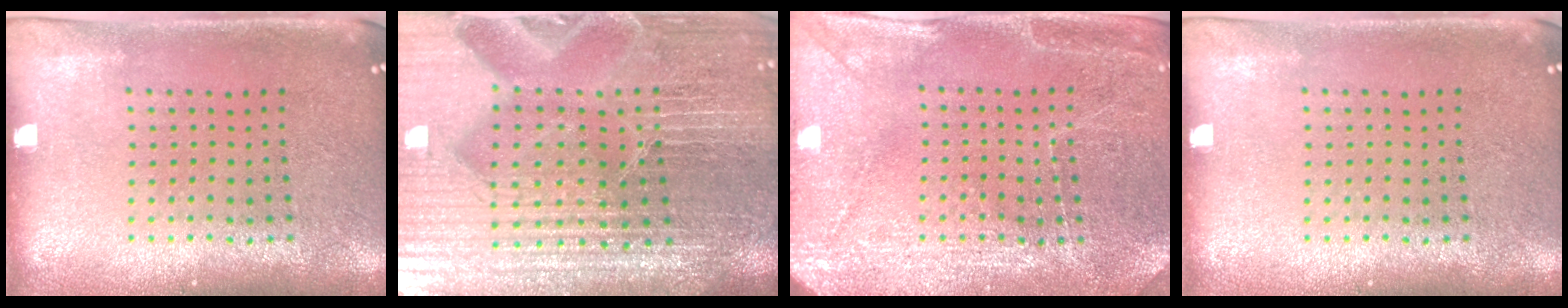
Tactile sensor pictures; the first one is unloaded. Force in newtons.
{"total": 5.7, "press": 5.3, "slide": 2.2}
{"total": 2.9, "press": 2.9, "slide": 0.2}
{"total": 0.0}